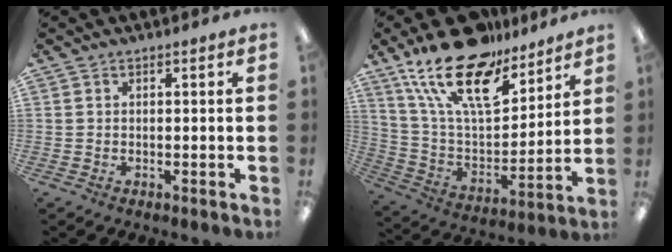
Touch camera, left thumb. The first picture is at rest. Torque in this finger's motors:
{"motor_torque": [1.06, 0.34, 1.44, -1.31, 0.33]}